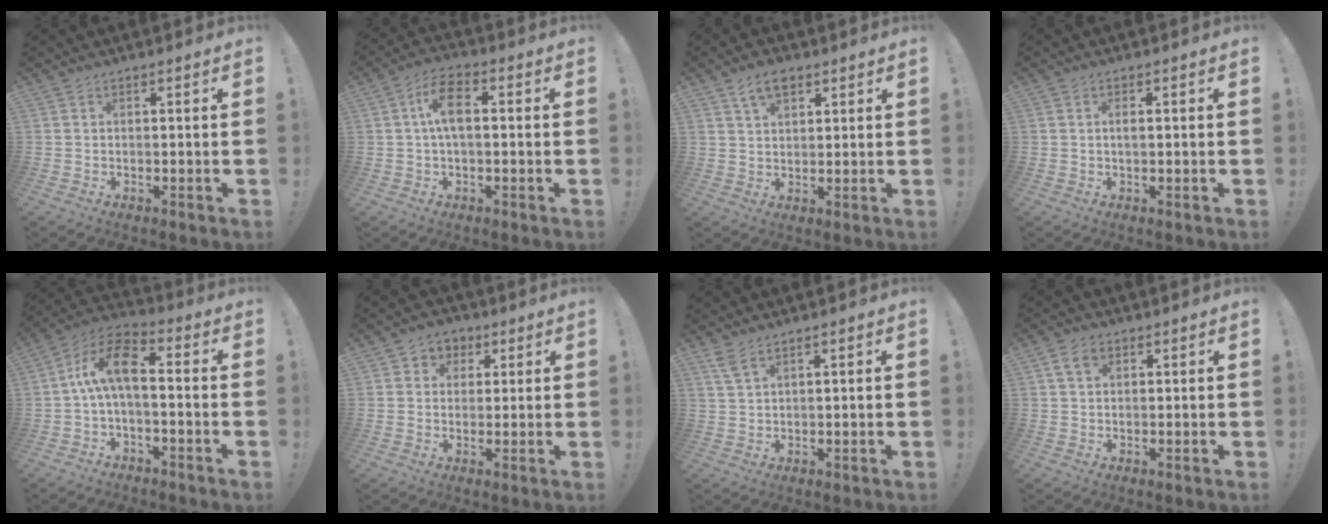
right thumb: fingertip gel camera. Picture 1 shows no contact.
{"total": 8.2, "force": [0.6, 4.0, 7.1], "torque": [-0.131, 0.012, 0.015]}
{"total": 6.3, "force": [3.6, 3.7, 3.6], "torque": [-0.054, -0.010, 0.065]}
{"total": 1.3, "force": [0.0, 0.4, 1.3], "torque": [-0.030, 0.003, 0.000]}
{"total": 10.4, "force": [-0.2, 4.8, 9.3], "torque": [-0.174, 0.016, -0.003]}
{"total": 5.0, "force": [0.6, 4.8, 1.0], "torque": [-0.002, 0.001, 0.011]}
{"total": 3.6, "force": [2.4, 0.7, 2.6], "torque": [-0.054, -0.006, 0.043]}
{"total": 4.7, "force": [2.0, 3.1, 2.8], "torque": [-0.046, 0.005, 0.038]}